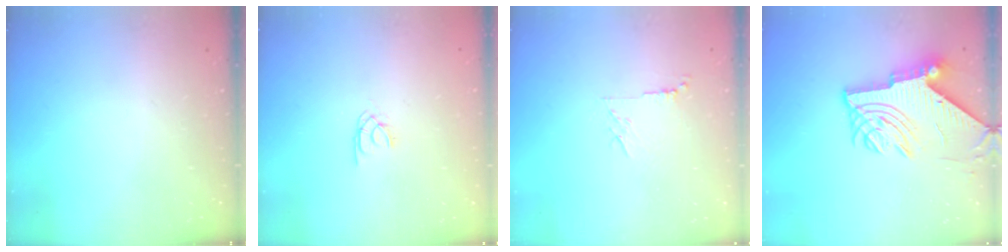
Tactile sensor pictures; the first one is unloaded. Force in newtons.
{"total": 1.8, "press": 1.8, "slide": 0.3}
{"total": 5.5, "press": 5.5, "slide": 0.7}
{"total": 10.9, "press": 10.8, "slide": 1.2}